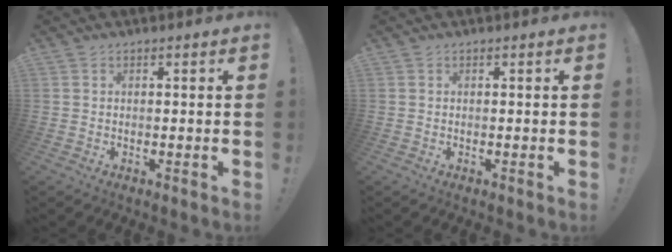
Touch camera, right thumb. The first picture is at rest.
{"total": 0.0}